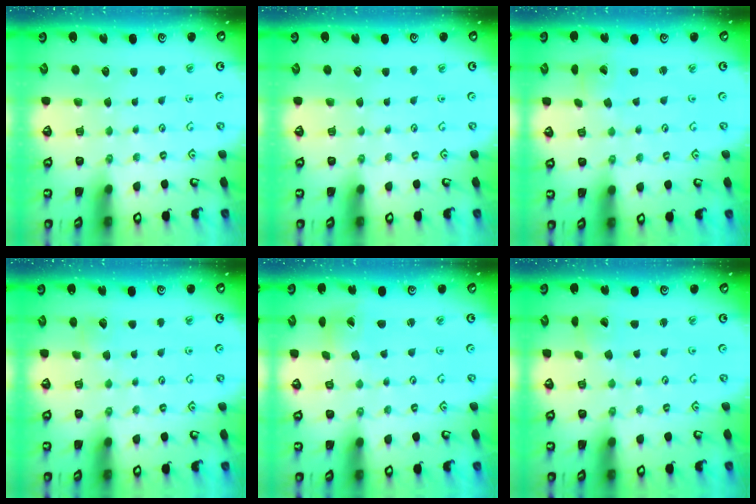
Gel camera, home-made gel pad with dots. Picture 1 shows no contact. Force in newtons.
{"total": 0.0}
{"total": 2.0, "press": 2.0, "slide": 0.2}
{"total": 2.7, "press": 2.7, "slide": 0.3}
{"total": 1.3, "press": 1.3, "slide": 0.1}
{"total": 1.7, "press": 1.7, "slide": 0.3}